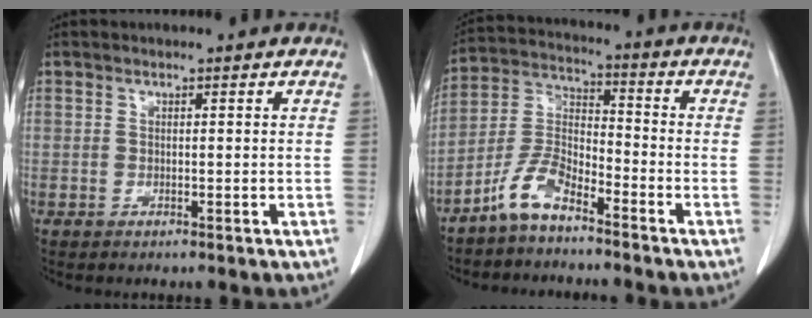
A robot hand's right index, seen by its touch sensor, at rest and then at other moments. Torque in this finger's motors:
{"motor_torque": [0.08, -0.22, 0.01, 0.00]}